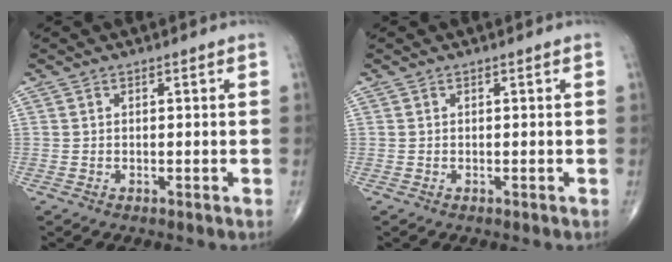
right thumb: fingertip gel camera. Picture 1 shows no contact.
{"total": 0.0}